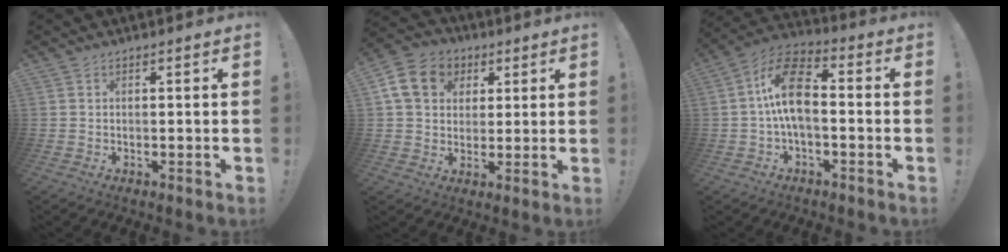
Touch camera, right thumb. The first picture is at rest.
{"total": 13.5, "force": [4.3, 11.1, 6.4], "torque": [-0.089, -0.003, 0.091]}
{"total": 13.6, "force": [-0.1, 7.7, 11.3], "torque": [-0.204, 0.021, -0.001]}